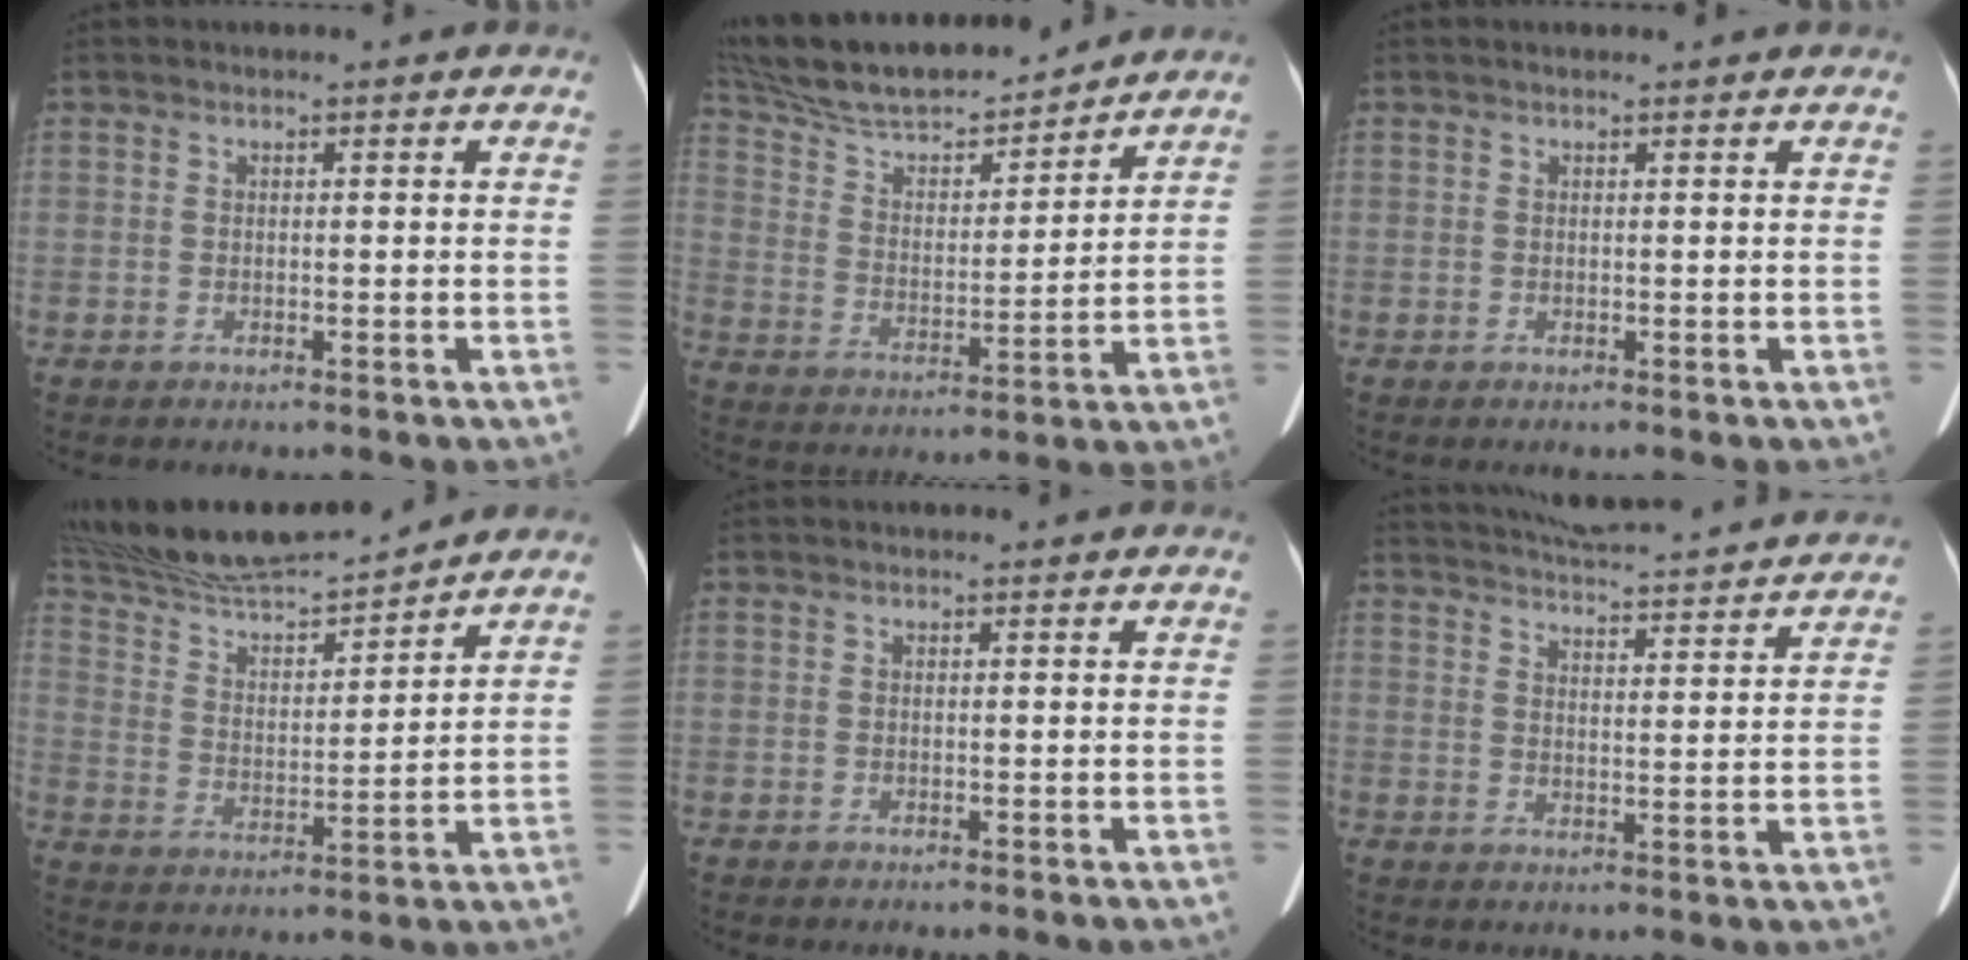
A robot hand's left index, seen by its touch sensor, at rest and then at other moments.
{"total": 19.0, "force": [17.0, 3.2, 7.8], "torque": [-0.142, 0.019, 0.288]}
{"total": 1.4, "force": [1.2, 0.2, 0.6], "torque": [-0.008, 0.018, 0.018]}
{"total": 14.2, "force": [13.5, 0.5, 4.5], "torque": [-0.090, 0.003, 0.248]}
{"total": 0.0}
{"total": 20.1, "force": [19.0, 1.3, 6.6], "torque": [-0.106, 0.003, 0.247]}